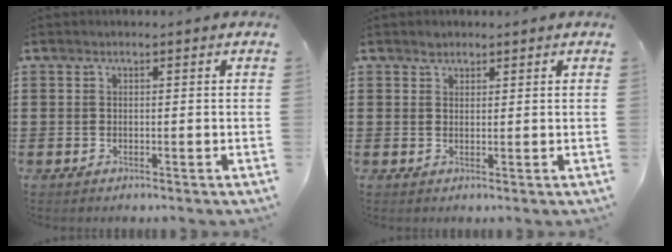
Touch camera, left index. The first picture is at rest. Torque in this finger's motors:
{"motor_torque": [2.14, 0.00, 0.02, 0.02]}